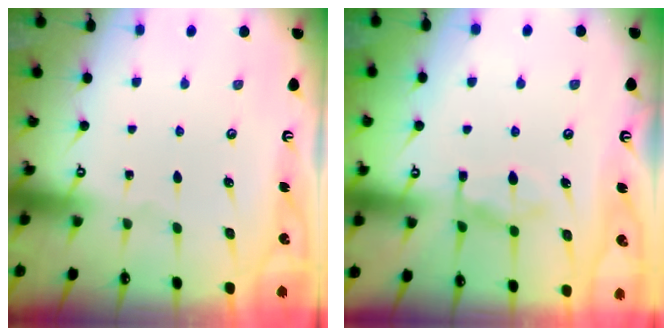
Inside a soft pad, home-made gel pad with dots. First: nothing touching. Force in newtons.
{"total": 10.4, "press": 10.4, "slide": 1.1}